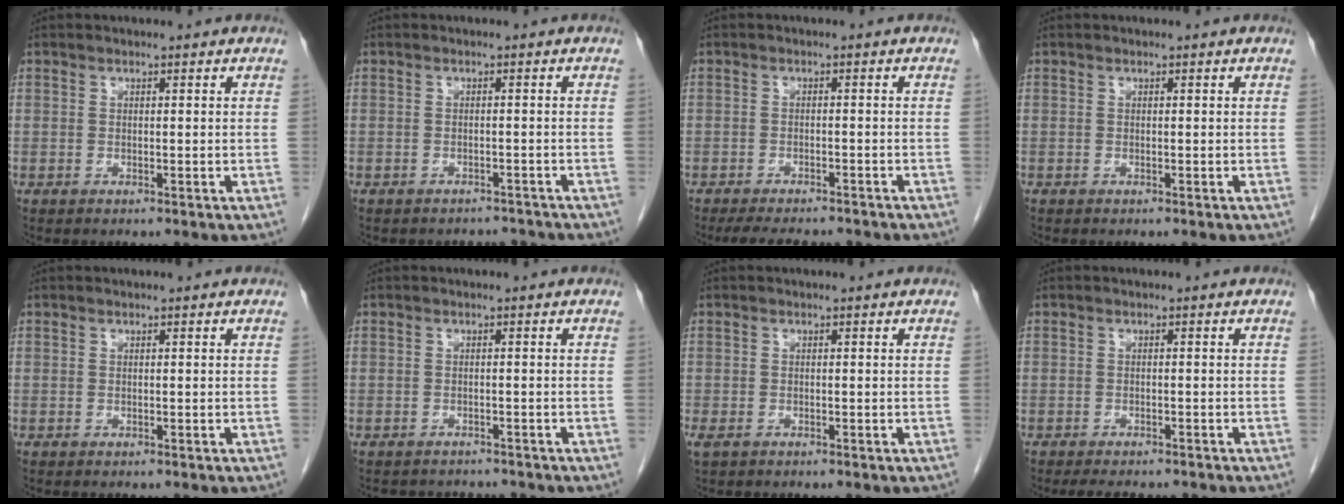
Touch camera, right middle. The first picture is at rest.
{"total": 3.3, "force": [-3.0, 1.3, -0.4], "torque": [0.006, 0.006, -0.038]}
{"total": 7.9, "force": [-7.0, 2.1, 3.0], "torque": [-0.044, -0.008, -0.097]}
{"total": 0.0}
{"total": 0.0}
{"total": 4.0, "force": [-3.8, 1.3, 0.2], "torque": [-0.003, 0.000, -0.049]}
{"total": 1.6, "force": [-0.8, 1.0, 0.9], "torque": [-0.021, -0.002, -0.008]}
{"total": 5.0, "force": [-4.3, 1.5, 1.9], "torque": [-0.025, -0.006, -0.058]}